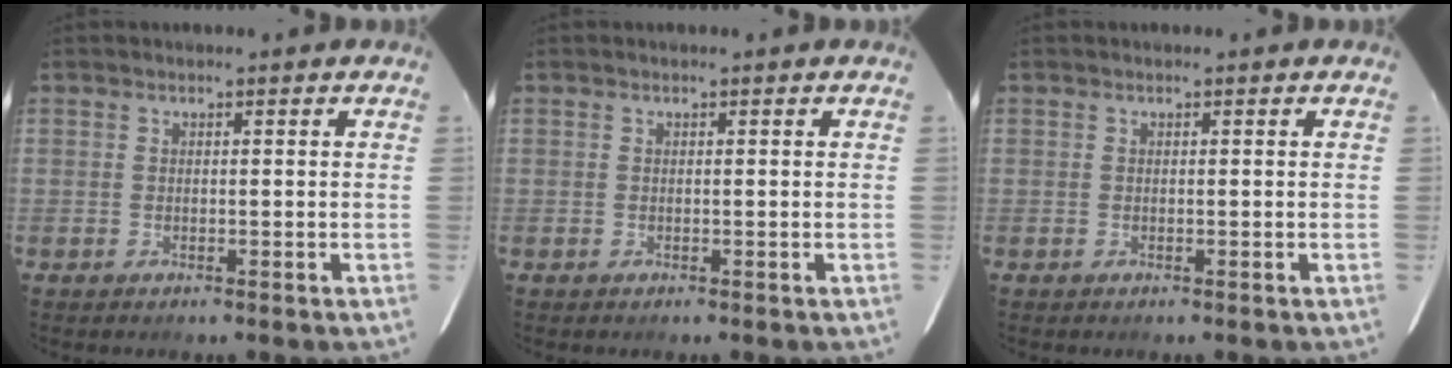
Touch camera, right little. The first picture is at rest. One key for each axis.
{"total": 0.0}
{"total": 0.0}